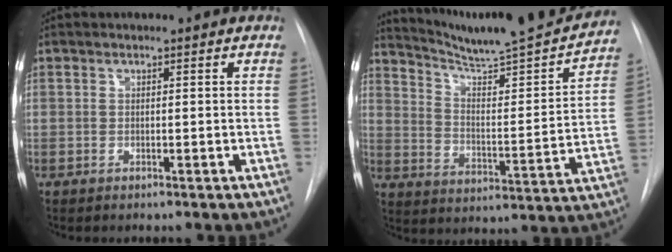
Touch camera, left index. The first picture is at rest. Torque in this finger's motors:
{"motor_torque": [0.92, -1.21, 0.27, 0.03]}